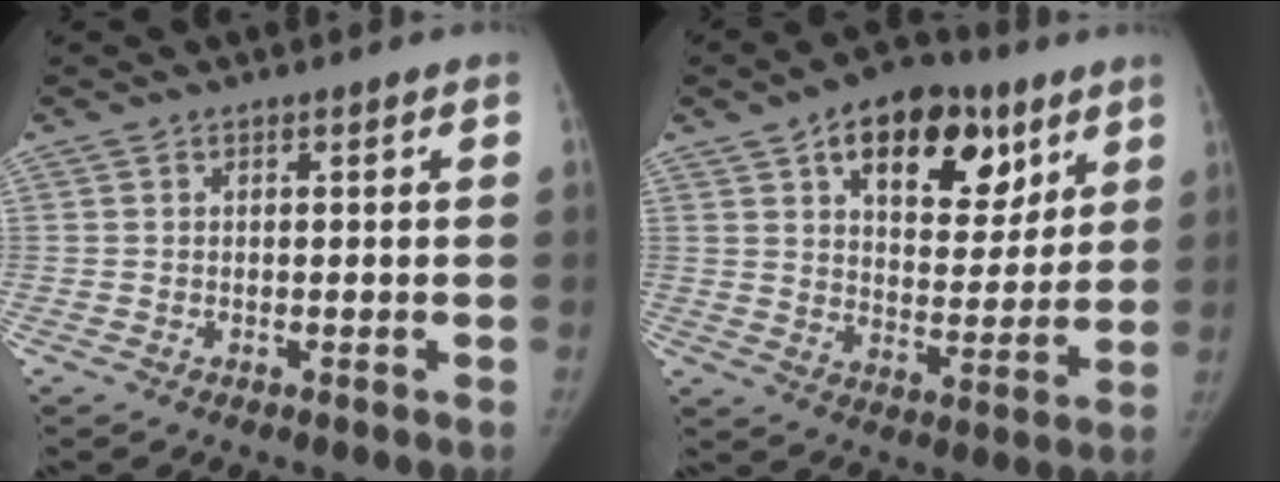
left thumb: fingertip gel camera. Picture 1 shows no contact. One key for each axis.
{"total": 18.7, "fx": 9.5, "fy": 10.6, "fz": 12.1, "tx": -0.124, "ty": -0.028, "tz": 0.144}